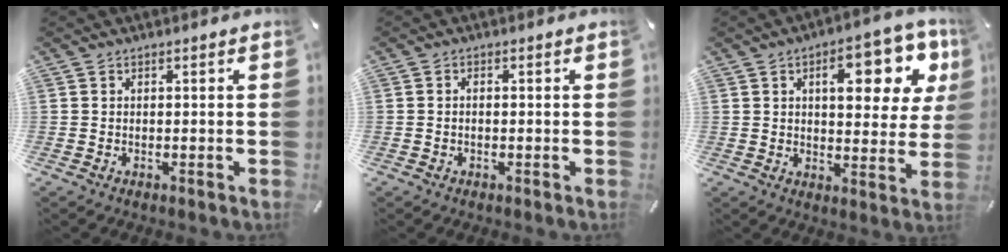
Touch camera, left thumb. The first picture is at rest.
{"total": 0.8, "force": [-0.3, 0.4, 0.6], "torque": [-0.012, 0.001, -0.007]}
{"total": 15.8, "force": [6.2, 7.1, 12.7], "torque": [-0.161, -0.019, 0.093]}